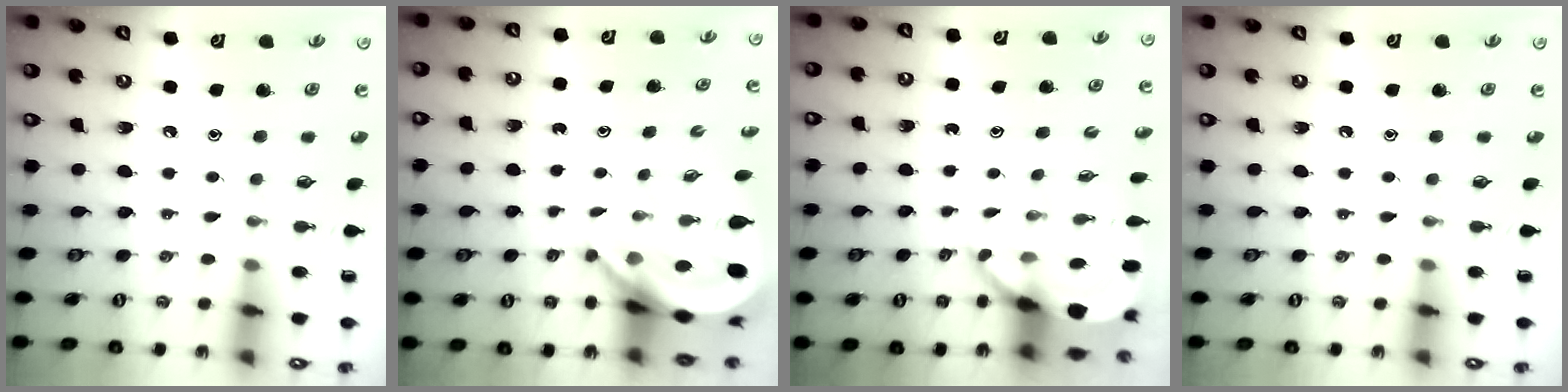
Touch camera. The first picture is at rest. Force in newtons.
{"total": 8.5, "press": 8.4, "slide": 1.0}
{"total": 6.5, "press": 6.4, "slide": 0.9}
{"total": 0.0}